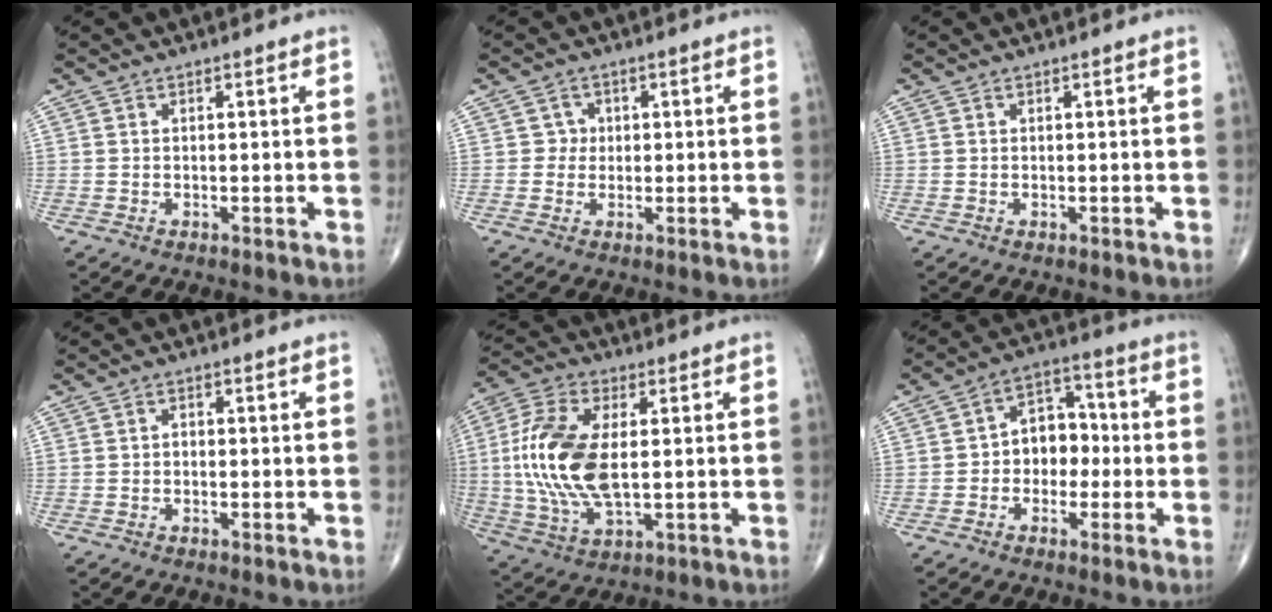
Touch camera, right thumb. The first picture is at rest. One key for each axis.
{"total": 2.4, "fx": 0.2, "fy": 2.3, "fz": 0.4, "tx": 0.012, "ty": 0.006, "tz": -0.004}
{"total": 0.0}
{"total": 1.0, "fx": -0.2, "fy": 0.8, "fz": 0.7, "tx": -0.007, "ty": 0.004, "tz": -0.007}
{"total": 16.4, "fx": 0.9, "fy": 8.0, "fz": 14.2, "tx": -0.310, "ty": -0.003, "tz": 0.018}
{"total": 8.7, "fx": -0.8, "fy": 6.6, "fz": 5.6, "tx": -0.046, "ty": 0.035, "tz": -0.027}